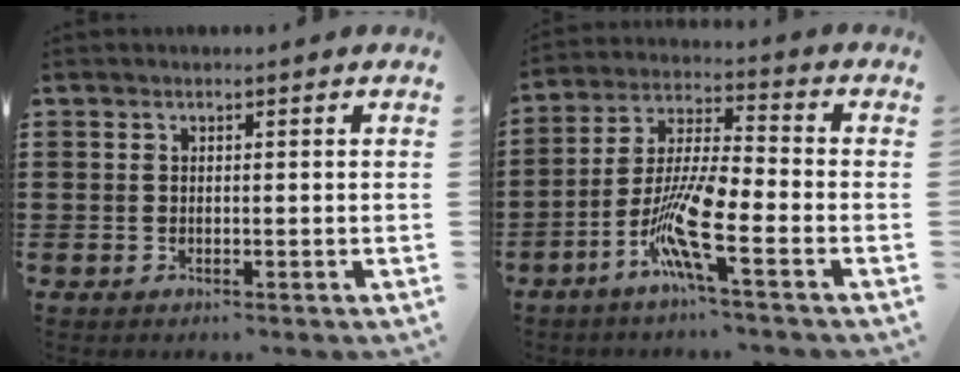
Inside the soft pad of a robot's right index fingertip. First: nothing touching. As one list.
[{"total": 10.1, "force": [-4.5, 1.6, 8.9], "torque": [-0.201, -0.014, -0.091]}]